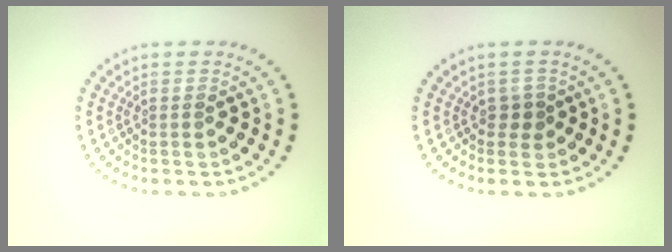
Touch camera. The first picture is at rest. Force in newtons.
{"total": 1.1, "press": 0.8, "slide": 0.7}